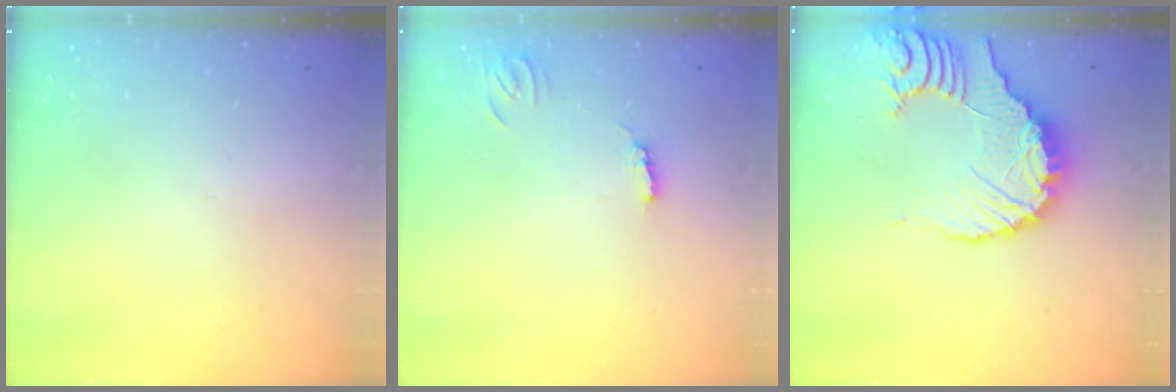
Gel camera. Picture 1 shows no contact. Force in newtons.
{"total": 3.6, "press": 3.6, "slide": 0.2}
{"total": 11.8, "press": 11.7, "slide": 1.6}